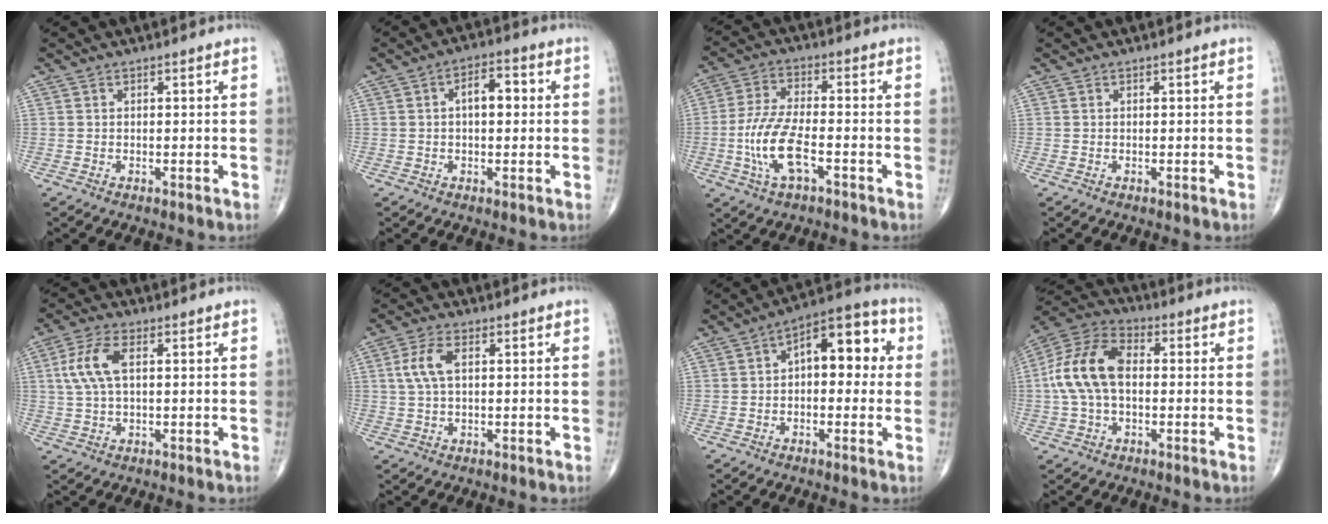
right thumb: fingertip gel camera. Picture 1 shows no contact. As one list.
[{"total": 5.3, "force": [0.5, 2.8, 4.4], "torque": [-0.058, 0.017, 0.001]}, {"total": 10.6, "force": [-3.3, 4.2, 9.1], "torque": [-0.198, 0.017, -0.065]}, {"total": 0.0}, {"total": 7.4, "force": [1.5, 3.5, 6.3], "torque": [-0.148, 0.012, 0.030]}, {"total": 5.5, "force": [1.2, 2.7, 4.6], "torque": [-0.111, 0.009, 0.023]}, {"total": 13.3, "force": [1.9, 7.0, 11.1], "torque": [-0.116, 0.039, 0.017]}, {"total": 13.6, "force": [0.3, 8.4, 10.7], "torque": [-0.216, 0.035, -0.004]}]